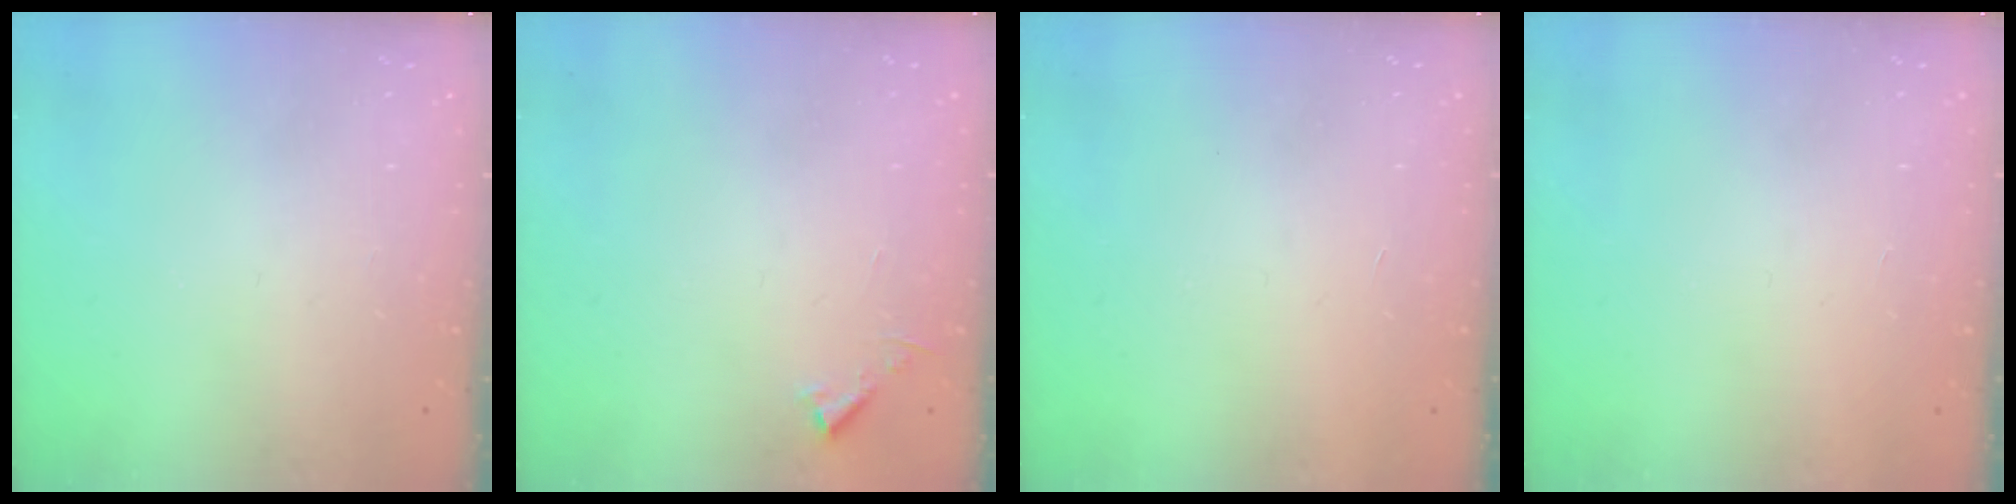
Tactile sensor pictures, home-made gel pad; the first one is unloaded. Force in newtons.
{"total": 4.0, "press": 4.0, "slide": 0.4}
{"total": 1.7, "press": 1.7, "slide": 0.1}
{"total": 1.7, "press": 1.7, "slide": 0.1}